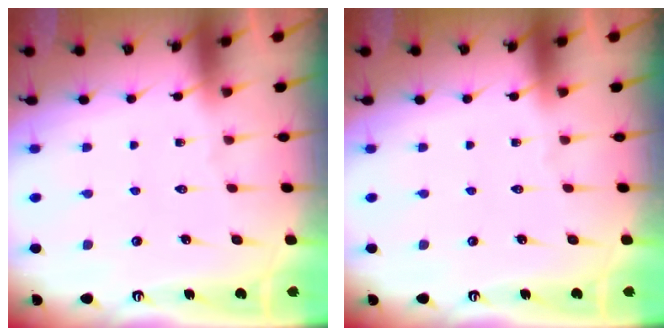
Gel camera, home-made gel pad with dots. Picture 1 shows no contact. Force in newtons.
{"total": 0.0}